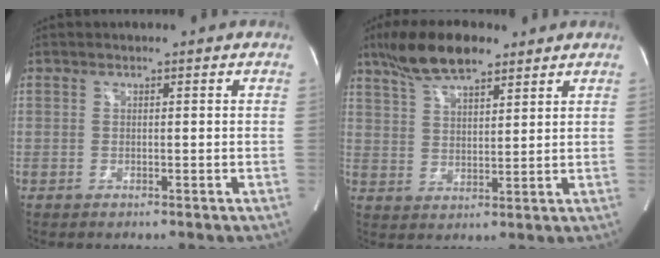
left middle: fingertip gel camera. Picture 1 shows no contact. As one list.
[{"total": 10.3, "force": [7.6, 2.9, 6.3], "torque": [-0.122, 0.016, 0.140]}]